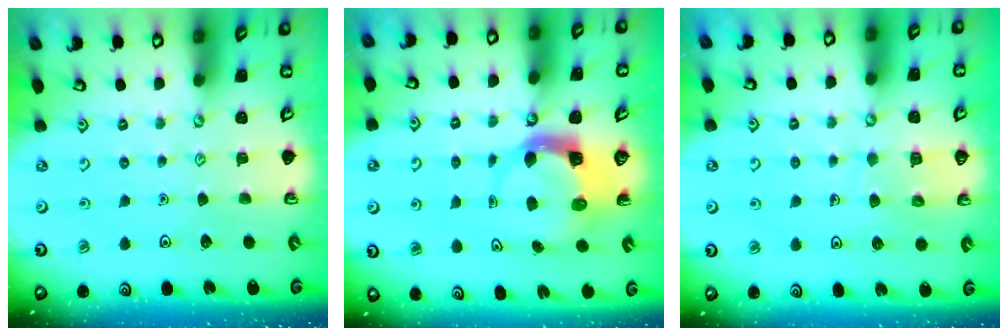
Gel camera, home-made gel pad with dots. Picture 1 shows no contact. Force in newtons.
{"total": 3.9, "press": 3.9, "slide": 0.6}
{"total": 6.4, "press": 6.4, "slide": 0.5}